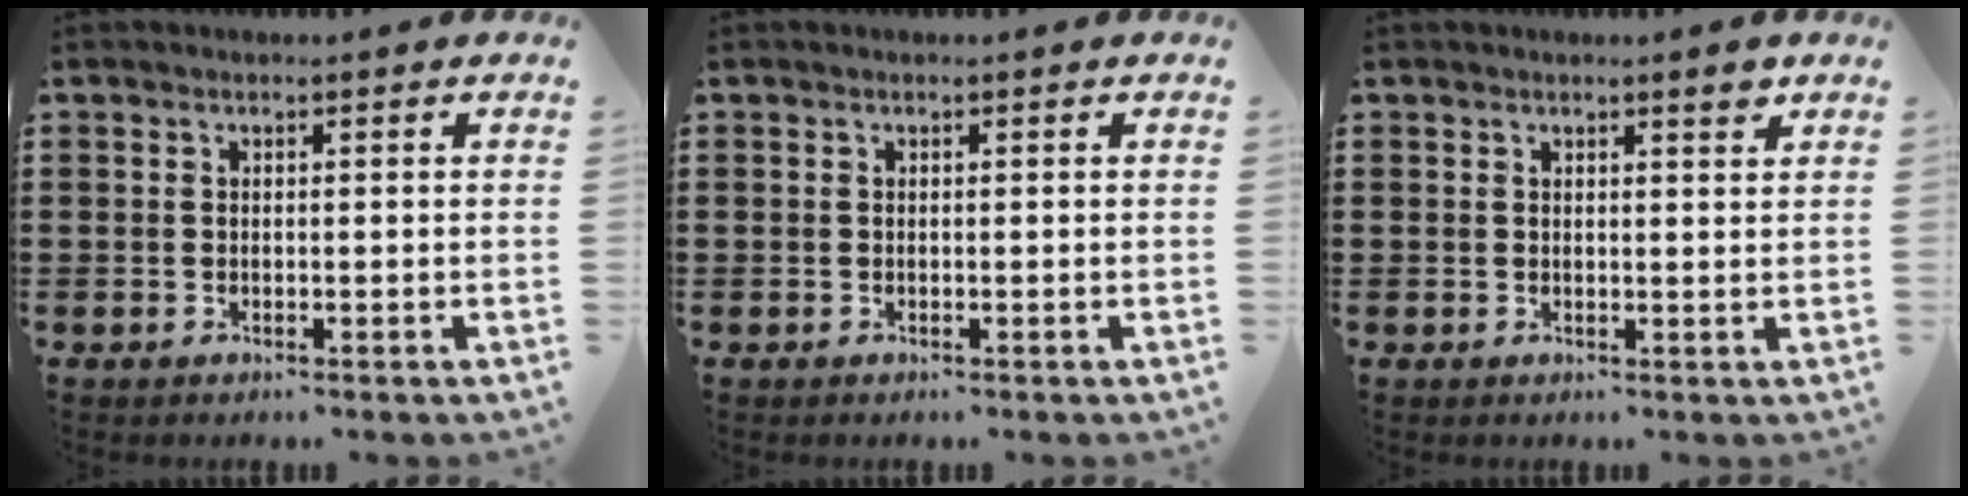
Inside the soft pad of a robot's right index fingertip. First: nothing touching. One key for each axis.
{"total": 0.0}
{"total": 1.8, "fx": 1.4, "fy": 0.1, "fz": 1.1, "tx": -0.014, "ty": -0.001, "tz": 0.022}